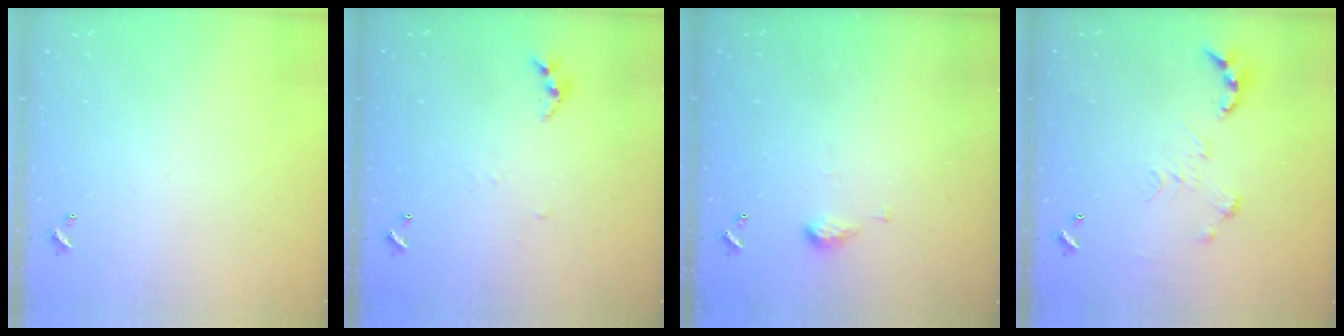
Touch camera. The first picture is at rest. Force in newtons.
{"total": 3.4, "press": 3.4, "slide": 0.4}
{"total": 3.1, "press": 3.1, "slide": 0.6}
{"total": 0.0}